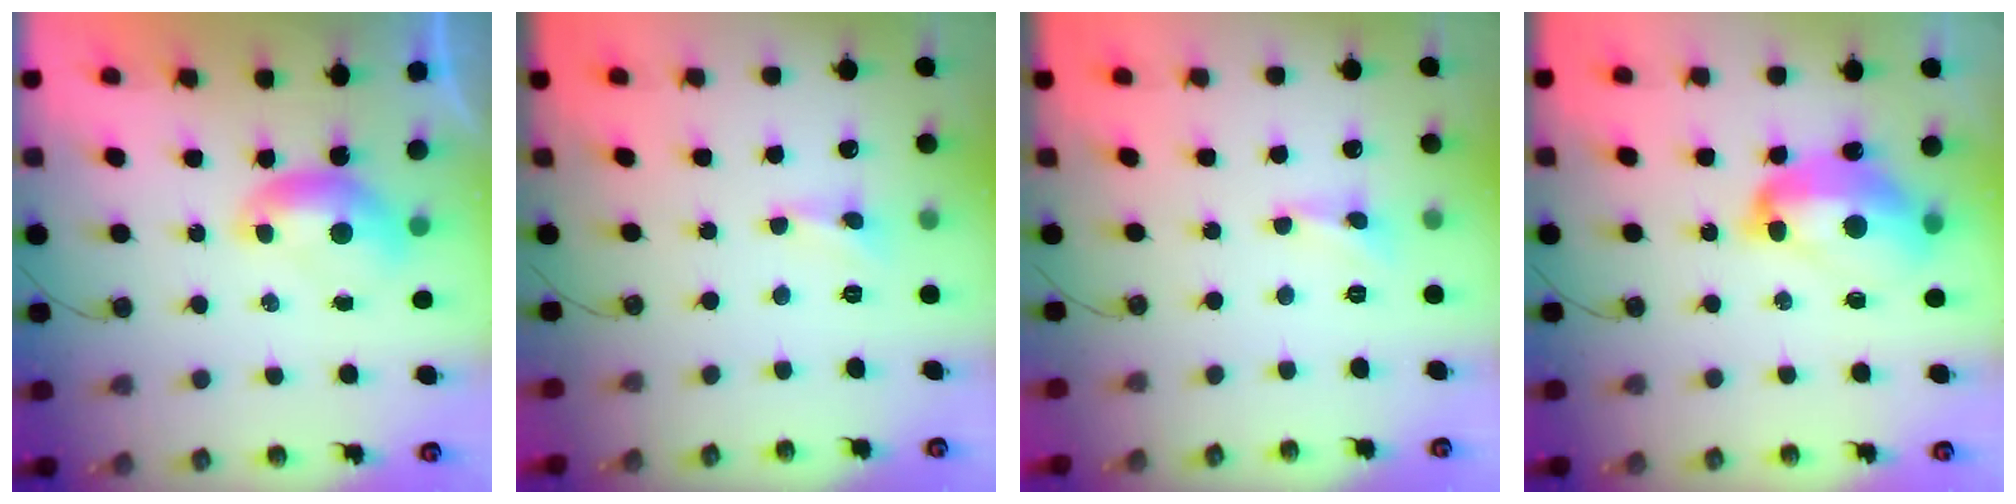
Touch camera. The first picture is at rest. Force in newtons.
{"total": 0.6, "press": 0.5, "slide": 0.4}
{"total": 1.7, "press": 1.6, "slide": 0.5}
{"total": 10.8, "press": 10.8, "slide": 1.0}